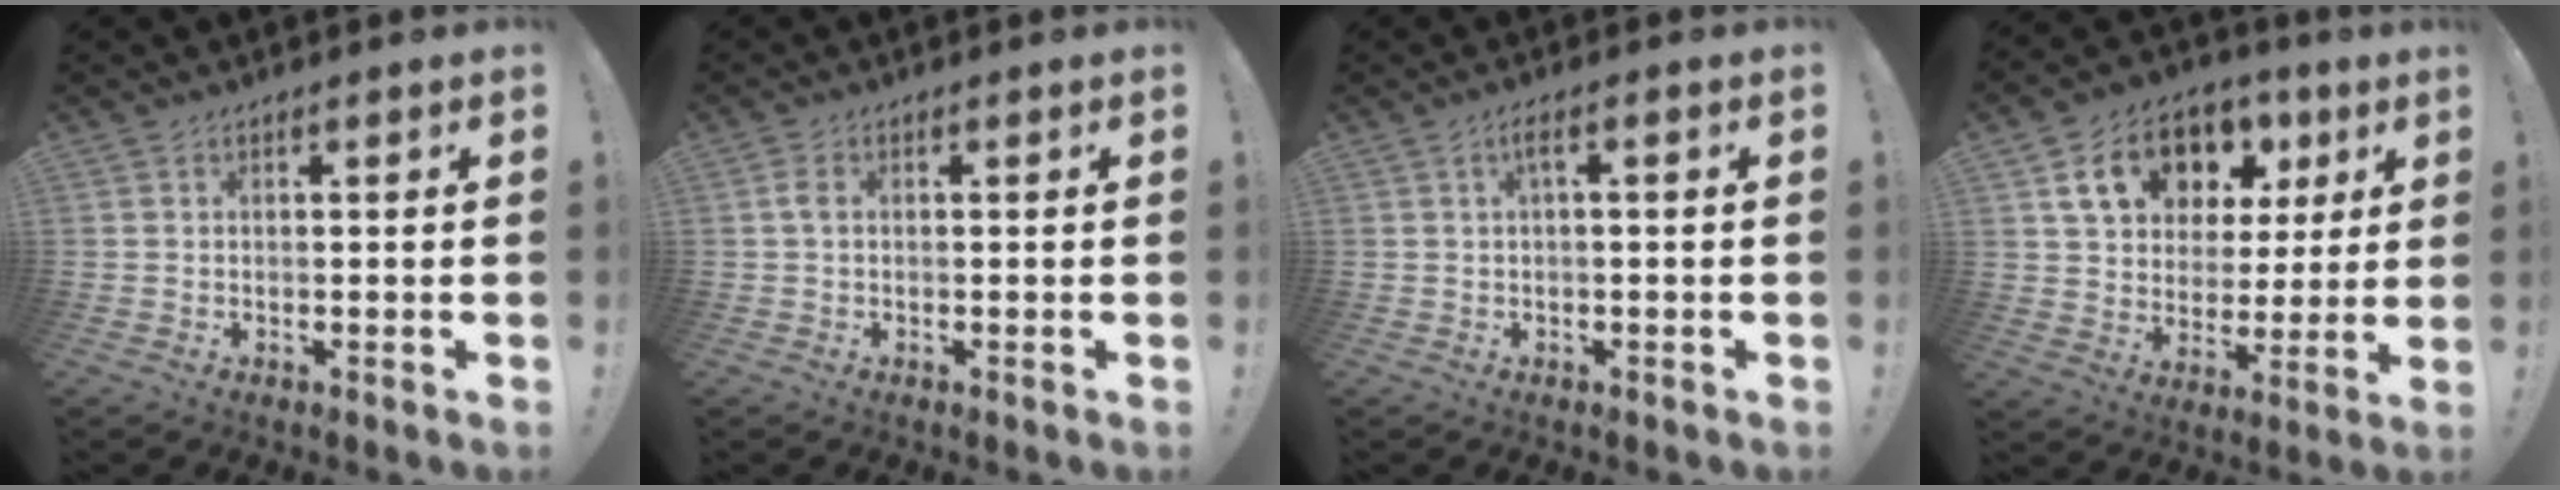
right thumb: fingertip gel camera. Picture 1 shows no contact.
{"total": 1.9, "force": [0.2, 1.0, 1.6], "torque": [-0.032, 0.008, 0.004]}
{"total": 2.4, "force": [-0.1, 0.1, 2.4], "torque": [-0.047, 0.006, -0.006]}
{"total": 16.5, "force": [7.7, 11.8, 8.5], "torque": [-0.129, -0.025, 0.151]}